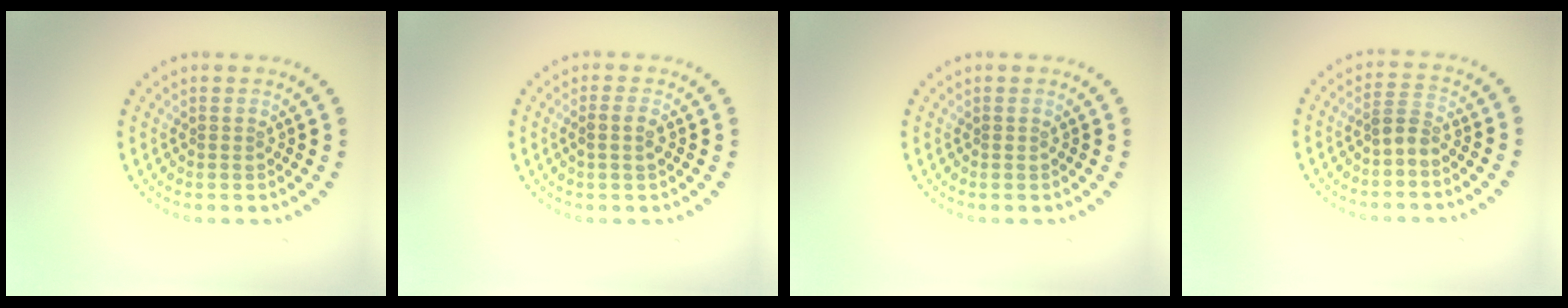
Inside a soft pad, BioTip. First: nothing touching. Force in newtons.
{"total": 1.5, "press": 1.2, "slide": 0.9}
{"total": 0.0}
{"total": 1.6, "press": 1.3, "slide": 0.9}